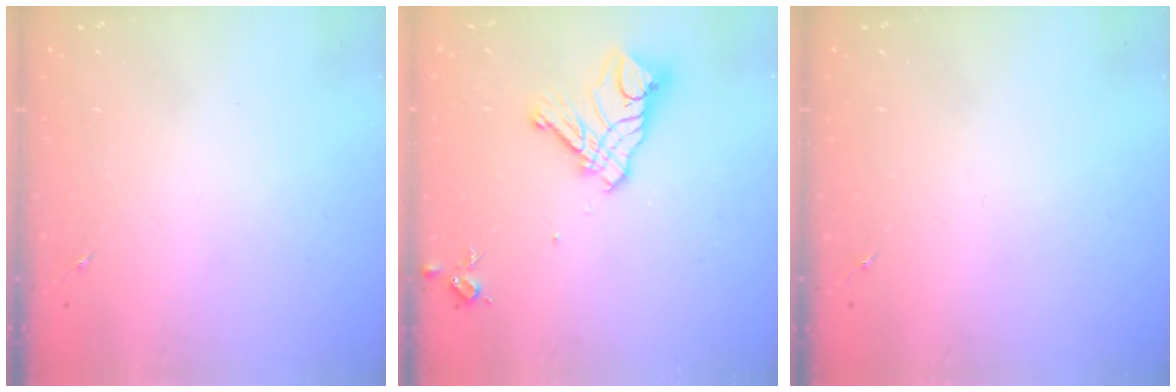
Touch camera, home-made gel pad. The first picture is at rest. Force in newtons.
{"total": 14.6, "press": 14.6, "slide": 1.5}
{"total": 0.0}